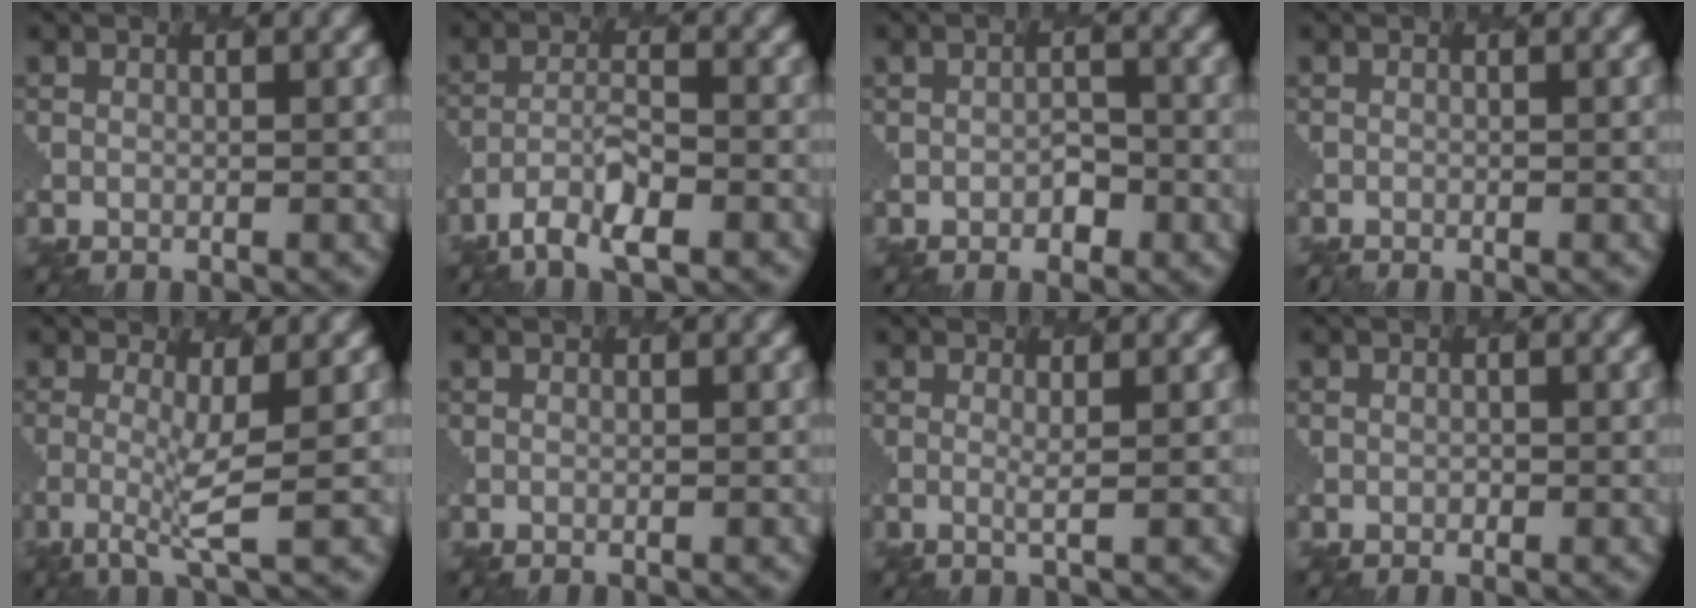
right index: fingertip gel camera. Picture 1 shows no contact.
{"total": 4.4, "force": [-3.5, 0.9, 2.5], "torque": [-0.063, -0.001, -0.066]}
{"total": 1.1, "force": [-0.8, 0.7, 0.4], "torque": [-0.018, -0.001, -0.011]}
{"total": 1.4, "force": [-1.3, 0.3, 0.6], "torque": [-0.010, 0.010, -0.016]}
{"total": 2.3, "force": [-0.3, -0.1, 2.3], "torque": [-0.062, -0.008, -0.011]}
{"total": 0.0}
{"total": 0.7, "force": [0.4, -0.2, 0.6], "torque": [-0.021, -0.005, 0.002]}
{"total": 0.5, "force": [-0.2, 0.3, -0.3], "torque": [-0.006, -0.003, -0.001]}